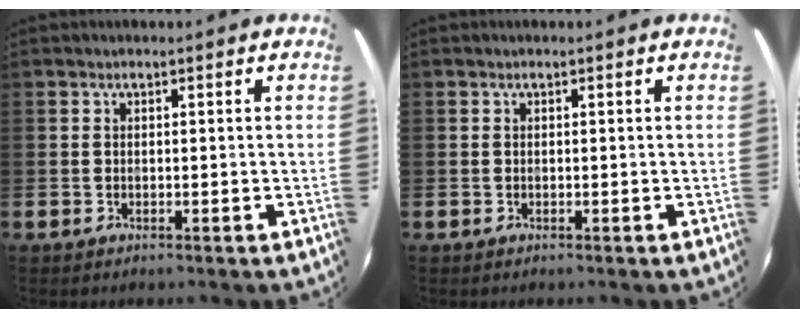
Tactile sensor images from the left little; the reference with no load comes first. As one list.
[{"total": 0.0}]